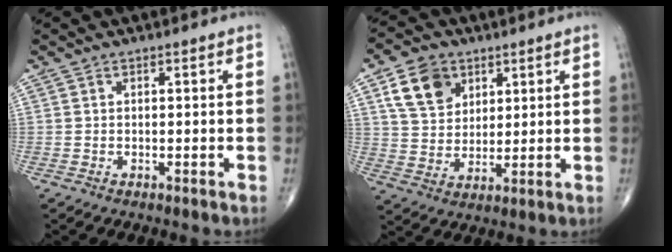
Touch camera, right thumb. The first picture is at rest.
{"total": 10.0, "force": [4.7, 7.4, 4.8], "torque": [-0.064, -0.016, 0.092]}